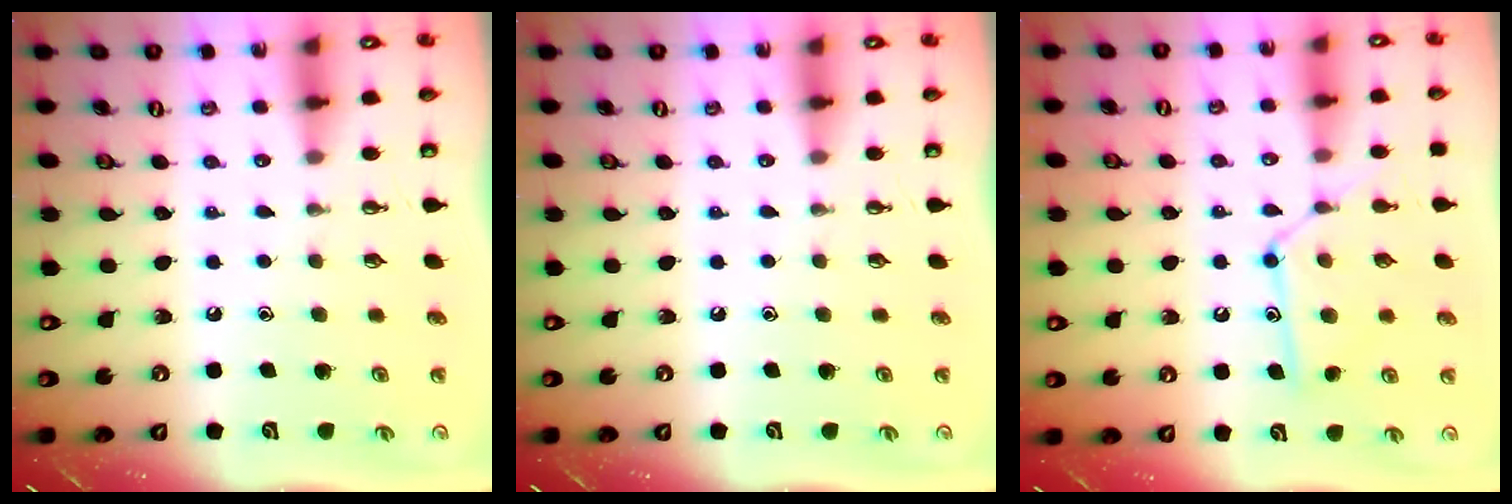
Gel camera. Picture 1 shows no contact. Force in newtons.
{"total": 0.0}
{"total": 13.3, "press": 13.3, "slide": 1.0}